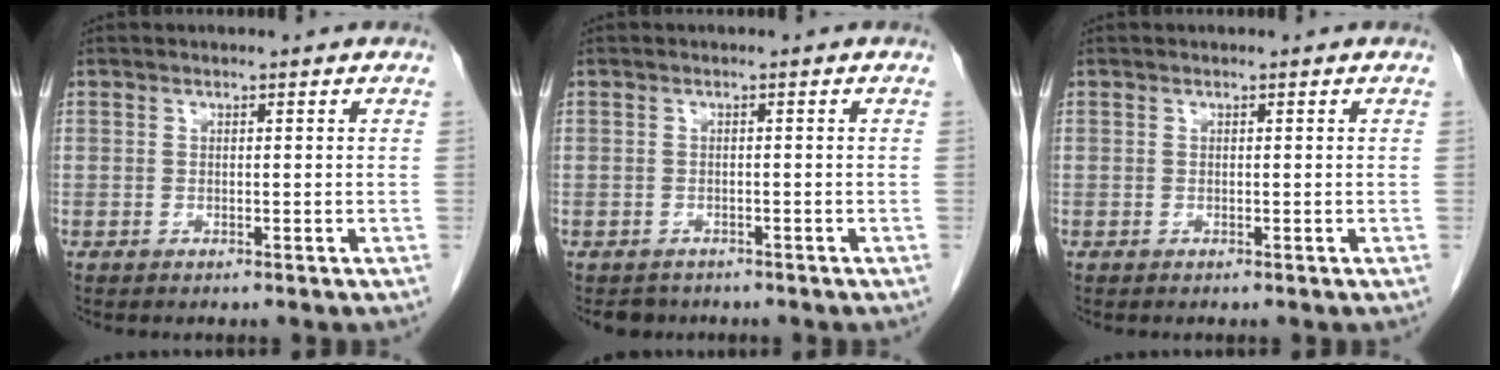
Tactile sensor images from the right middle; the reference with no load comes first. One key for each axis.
{"total": 2.3, "fx": -1.9, "fy": 1.3, "fz": -0.1, "tx": -0.005, "ty": 0.001, "tz": -0.029}
{"total": 0.0}